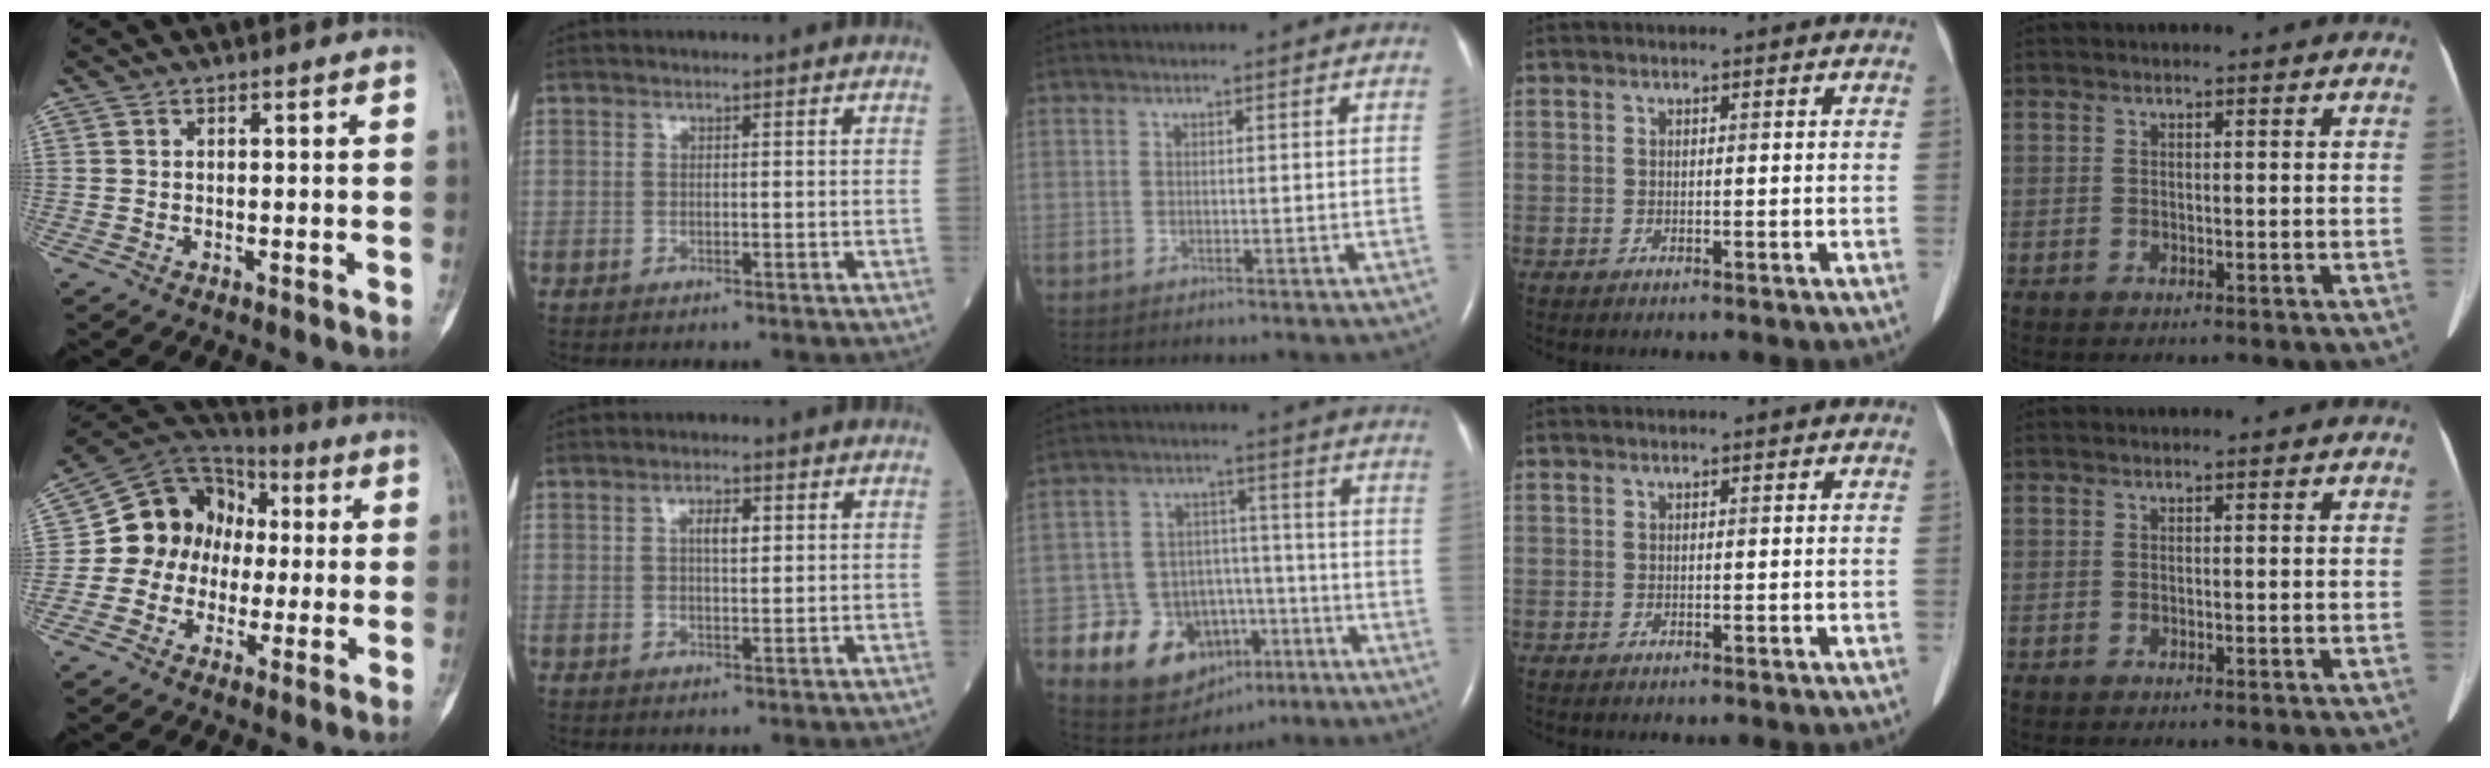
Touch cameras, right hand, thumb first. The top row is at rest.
{"thumb": {"total": 14.1, "force": [-0.3, 12.3, 6.9], "torque": [-0.076, 0.041, -0.012]}, "index": {"total": 2.8, "force": [0.8, 1.0, 2.5], "torque": [-0.042, 0.002, 0.012]}, "middle": {"total": 12.2, "force": [-5.5, 9.6, 5.1], "torque": [-0.084, 0.032, -0.070]}}